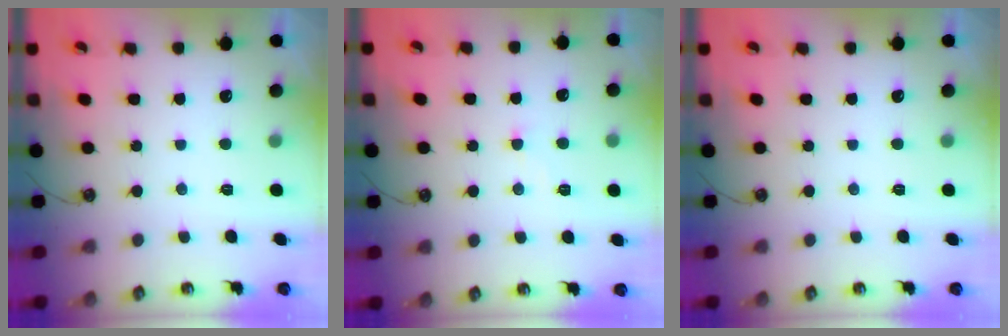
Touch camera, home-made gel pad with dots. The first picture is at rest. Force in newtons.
{"total": 0.5, "press": 0.2, "slide": 0.5}
{"total": 0.0}